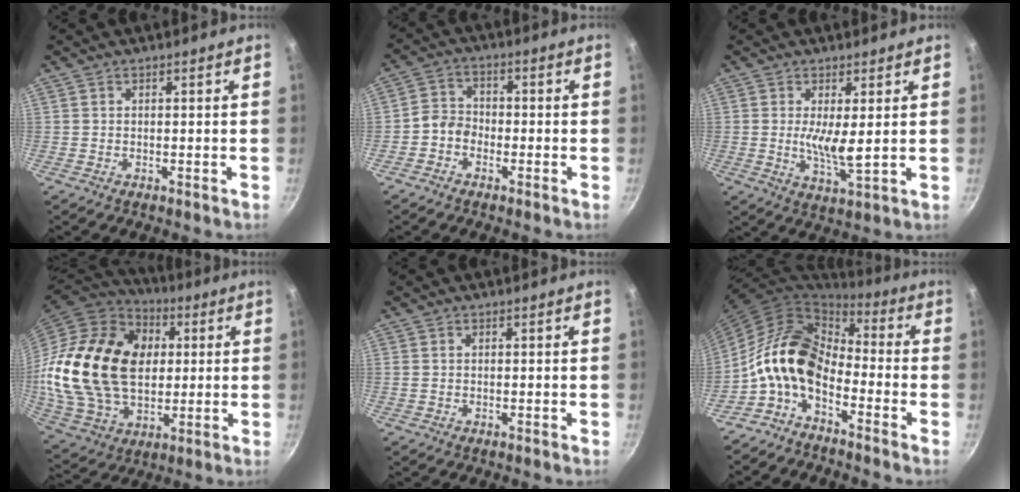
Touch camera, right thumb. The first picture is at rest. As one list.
[{"total": 4.0, "force": [-2.0, 3.1, 1.6], "torque": [-0.016, 0.027, -0.049]}, {"total": 5.7, "force": [0.9, 1.3, 5.5], "torque": [-0.103, -0.026, 0.019]}, {"total": 29.2, "force": [4.2, 20.1, 20.8], "torque": [-0.360, 0.009, 0.082]}, {"total": 0.7, "force": [0.1, 0.6, 0.4], "torque": [-0.007, 0.003, 0.001]}, {"total": 13.1, "force": [-4.1, 8.1, 9.4], "torque": [-0.154, 0.052, -0.103]}]